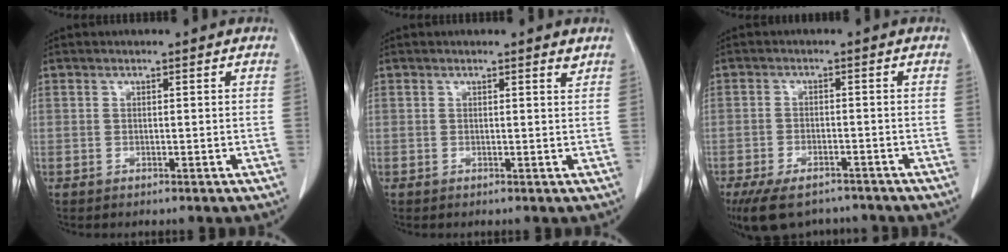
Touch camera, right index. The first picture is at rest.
{"total": 1.1, "force": [1.0, 0.0, 0.5], "torque": [-0.010, -0.010, 0.010]}
{"total": 10.2, "force": [-7.8, 4.5, 4.8], "torque": [-0.089, -0.007, -0.120]}